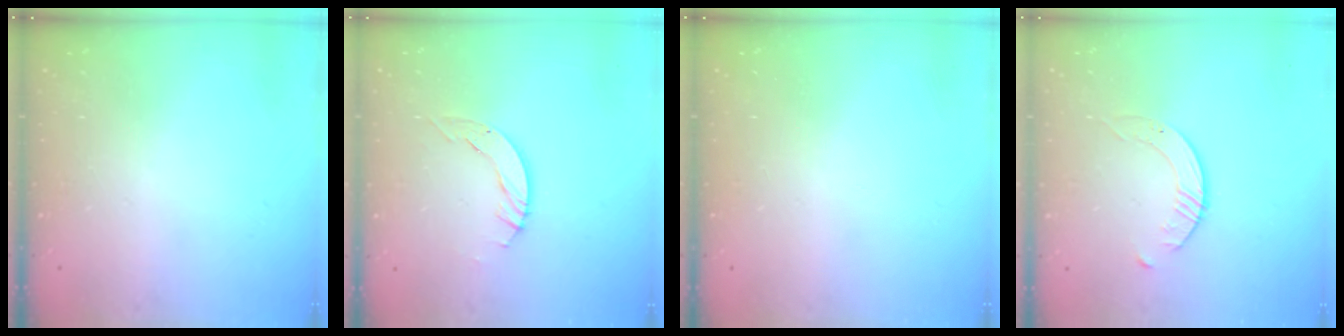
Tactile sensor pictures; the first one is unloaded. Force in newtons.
{"total": 4.9, "press": 4.9, "slide": 0.5}
{"total": 0.0}
{"total": 2.6, "press": 2.6, "slide": 0.3}